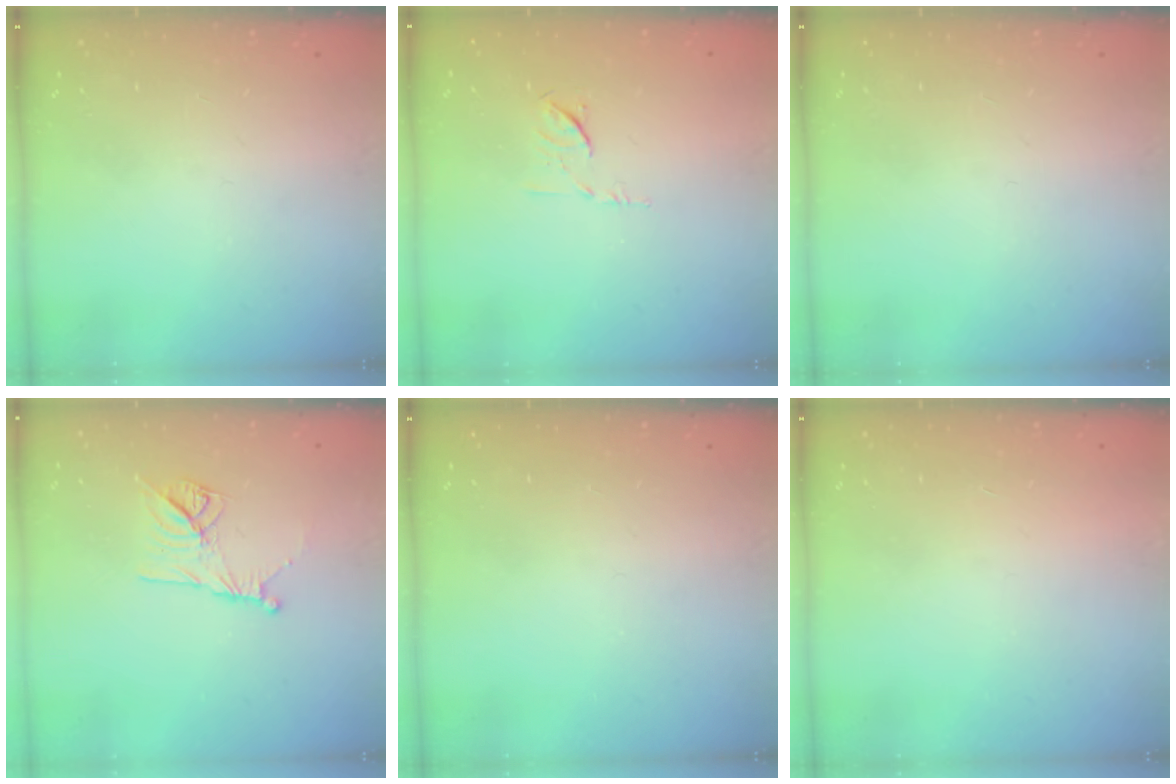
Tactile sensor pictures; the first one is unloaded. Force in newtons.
{"total": 6.1, "press": 6.0, "slide": 1.1}
{"total": 0.0}
{"total": 9.9, "press": 9.8, "slide": 1.2}
{"total": 0.0}
{"total": 1.6, "press": 1.6, "slide": 0.1}